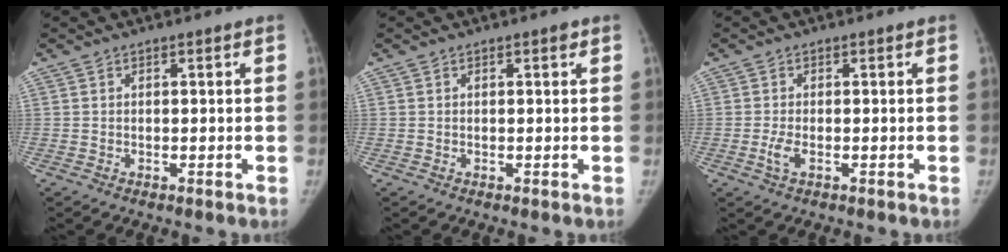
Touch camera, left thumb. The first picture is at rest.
{"total": 0.6, "force": [0.3, 0.2, 0.5], "torque": [-0.007, -0.001, 0.003]}
{"total": 2.2, "force": [-0.7, 0.8, 1.9], "torque": [-0.047, -0.002, -0.016]}